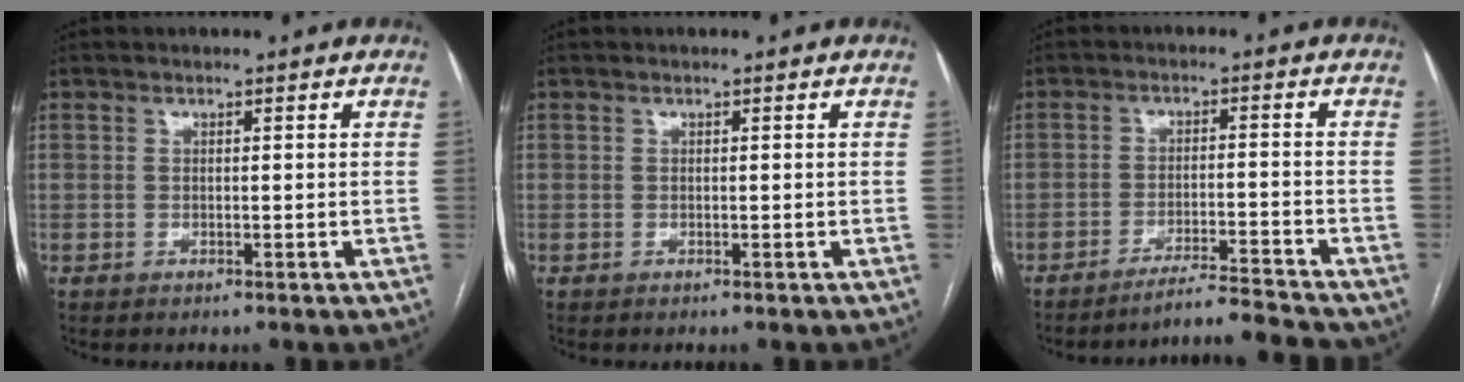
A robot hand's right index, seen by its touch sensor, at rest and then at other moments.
{"total": 0.0}
{"total": 7.4, "force": [-7.3, -1.4, 0.7], "torque": [-0.004, 0.006, -0.121]}